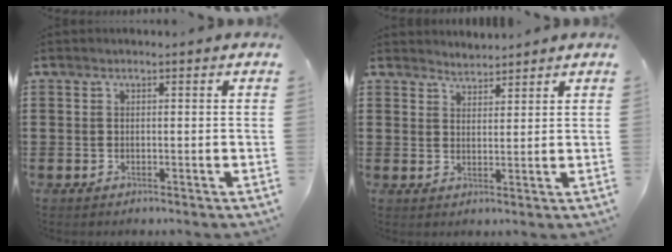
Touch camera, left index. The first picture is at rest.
{"total": 2.3, "force": [2.2, 0.2, -0.5], "torque": [0.002, -0.005, 0.043]}